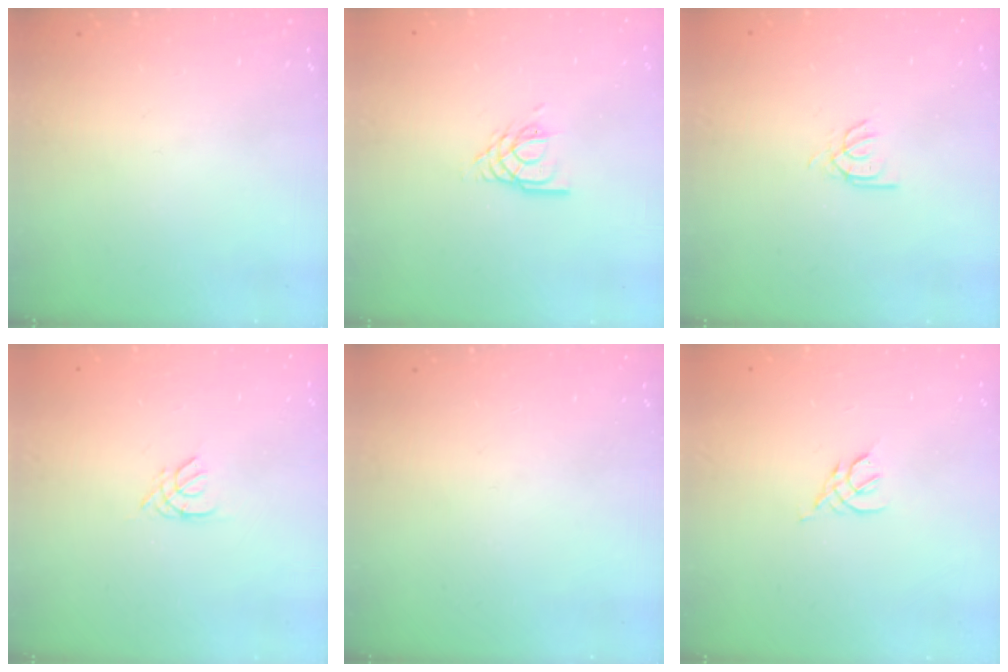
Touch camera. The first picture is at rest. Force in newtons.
{"total": 2.6, "press": 2.5, "slide": 0.4}
{"total": 2.4, "press": 2.4, "slide": 0.2}
{"total": 1.4, "press": 1.4, "slide": 0.4}
{"total": 0.0}
{"total": 3.1, "press": 3.0, "slide": 0.7}